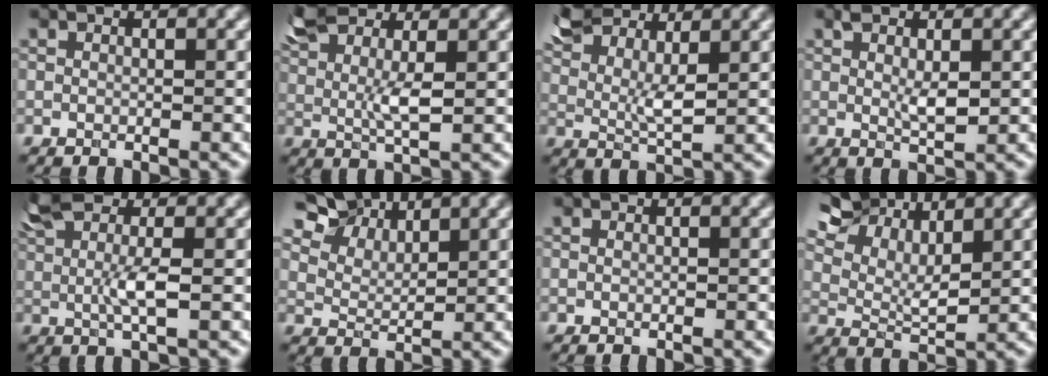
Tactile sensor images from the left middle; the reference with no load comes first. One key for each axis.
{"total": 5.1, "fx": 3.1, "fy": 1.8, "fz": 3.7, "tx": -0.086, "ty": 0.005, "tz": 0.058}
{"total": 5.6, "fx": 4.2, "fy": 1.8, "fz": 3.3, "tx": -0.075, "ty": 0.010, "tz": 0.078}
{"total": 2.4, "fx": 0.7, "fy": 0.8, "fz": 2.2, "tx": -0.042, "ty": -0.003, "tz": 0.017}
{"total": 4.1, "fx": 1.4, "fy": 1.3, "fz": 3.6, "tx": -0.080, "ty": -0.002, "tz": 0.026}
{"total": 6.7, "fx": 5.2, "fy": 2.9, "fz": 2.9, "tx": -0.069, "ty": 0.010, "tz": 0.091}
{"total": 0.0}
{"total": 7.4, "fx": 6.0, "fy": 2.5, "fz": 3.6, "tx": -0.081, "ty": 0.012, "tz": 0.093}